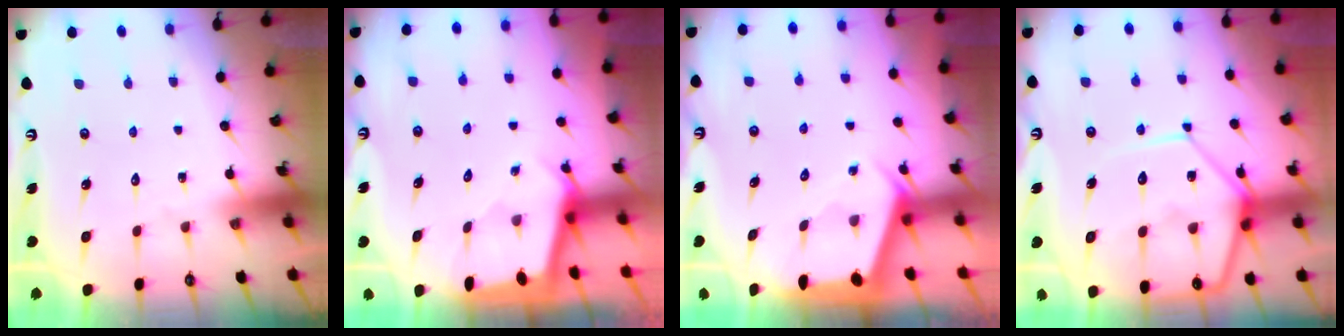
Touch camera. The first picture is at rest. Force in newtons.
{"total": 1.7, "press": 1.7, "slide": 0.2}
{"total": 2.4, "press": 2.4, "slide": 0.3}
{"total": 14.8, "press": 14.7, "slide": 1.3}